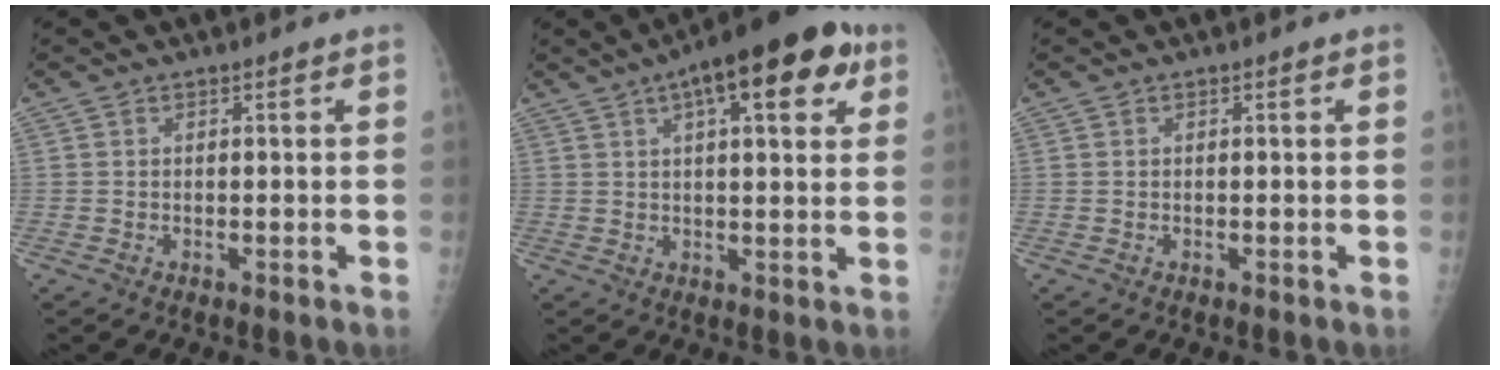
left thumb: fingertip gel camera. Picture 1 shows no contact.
{"total": 15.8, "force": [7.2, 5.5, 13.0], "torque": [-0.161, 0.006, 0.096]}
{"total": 0.0}